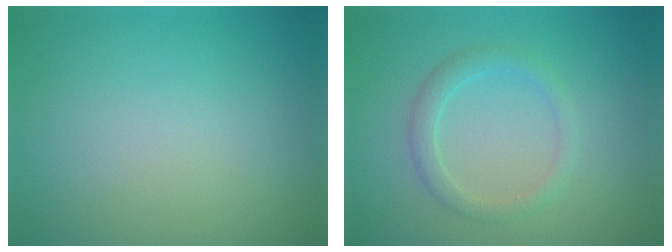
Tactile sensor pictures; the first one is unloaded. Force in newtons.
{"total": 2.0, "press": 2.0, "slide": 0.2}